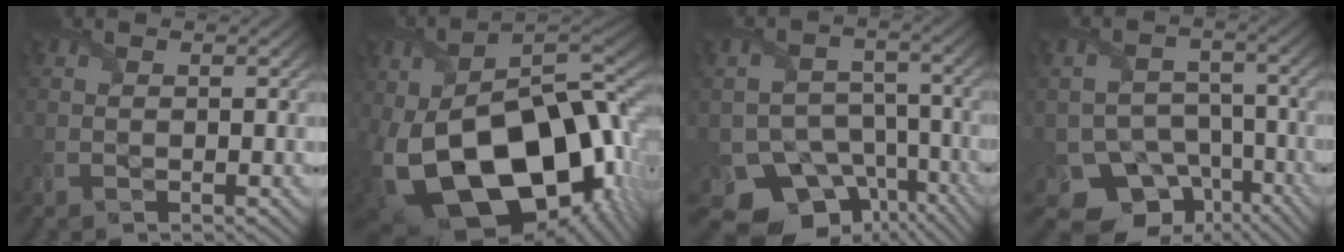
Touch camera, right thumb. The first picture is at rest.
{"total": 23.5, "force": [-4.8, 14.2, 18.1], "torque": [-0.344, -0.065, -0.050]}
{"total": 12.7, "force": [-8.3, 8.6, 4.2], "torque": [-0.084, -0.028, -0.113]}
{"total": 10.0, "force": [-6.3, 7.0, 3.2], "torque": [-0.058, -0.017, -0.098]}